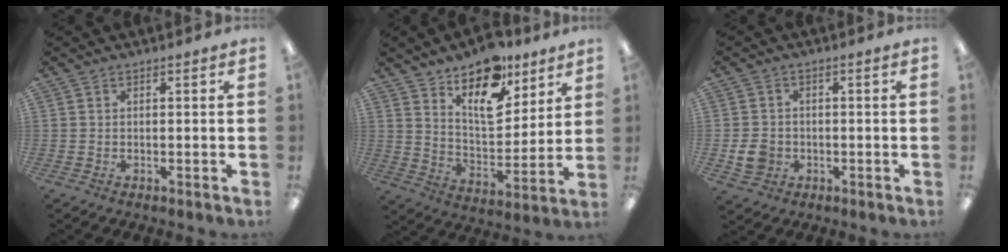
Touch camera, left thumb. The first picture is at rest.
{"total": 16.0, "force": [11.1, 7.7, 8.5], "torque": [-0.124, -0.067, 0.194]}
{"total": 5.0, "force": [-1.1, 4.3, 2.2], "torque": [-0.033, -0.001, -0.022]}